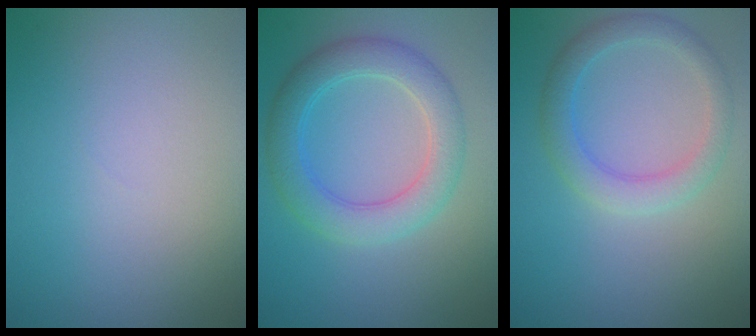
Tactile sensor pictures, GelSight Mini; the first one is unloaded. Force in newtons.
{"total": 4.6, "press": 4.6, "slide": 0.2}
{"total": 3.0, "press": 3.0, "slide": 0.2}